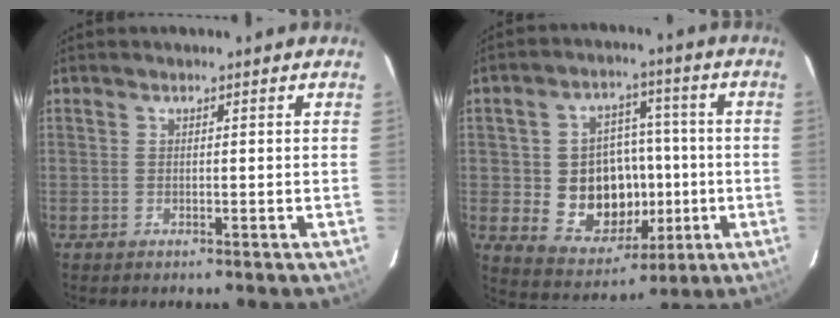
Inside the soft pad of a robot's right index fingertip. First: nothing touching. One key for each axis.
{"total": 14.0, "fx": -1.8, "fy": 11.4, "fz": 7.9, "tx": -0.169, "ty": 0.010, "tz": -0.006}